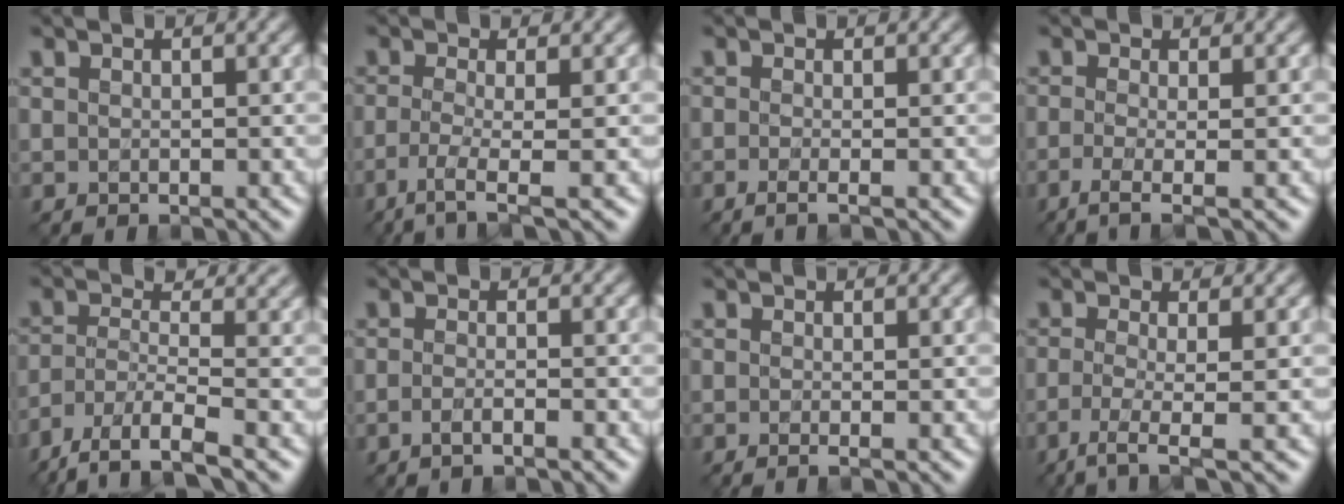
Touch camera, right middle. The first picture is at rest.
{"total": 3.5, "force": [-1.6, 0.6, 3.1], "torque": [-0.057, -0.008, -0.041]}
{"total": 1.7, "force": [-0.6, 0.6, 1.5], "torque": [-0.019, -0.008, -0.019]}
{"total": 3.0, "force": [-1.1, 0.9, 2.7], "torque": [-0.043, -0.011, -0.027]}
{"total": 6.4, "force": [-4.0, 2.0, 4.5], "torque": [-0.089, -0.007, -0.085]}
{"total": 1.7, "force": [-0.8, 0.5, 1.4], "torque": [-0.019, -0.004, -0.022]}
{"total": 1.3, "force": [-0.4, 0.5, 1.2], "torque": [-0.013, -0.009, -0.017]}
{"total": 3.7, "force": [-1.5, 0.7, 3.3], "torque": [-0.061, -0.009, -0.040]}